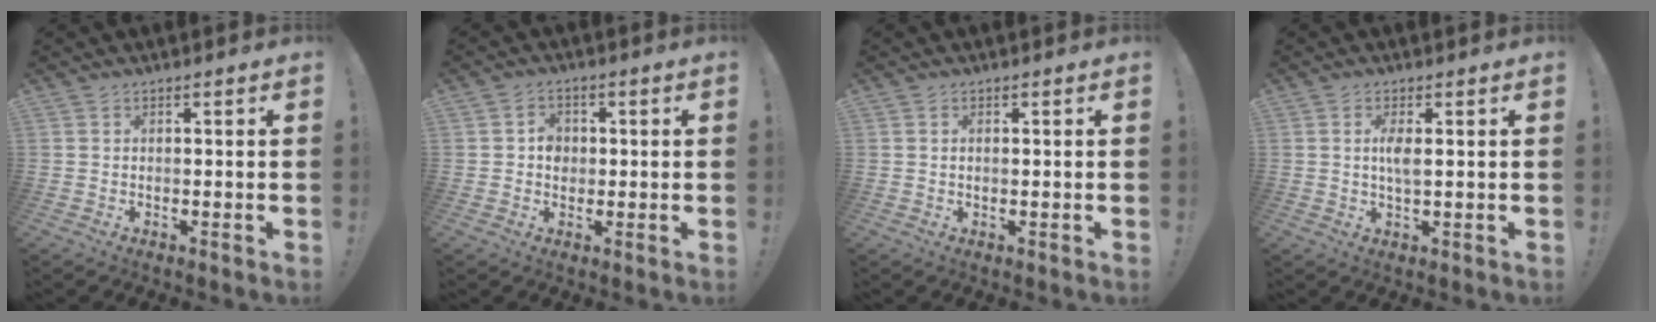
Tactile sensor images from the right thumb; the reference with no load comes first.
{"total": 4.2, "force": [-0.3, 3.6, 2.1], "torque": [-0.023, 0.001, -0.008]}
{"total": 1.0, "force": [0.2, 0.4, 0.8], "torque": [-0.019, 0.003, 0.005]}
{"total": 3.8, "force": [0.5, 1.0, 3.6], "torque": [-0.069, 0.001, 0.006]}